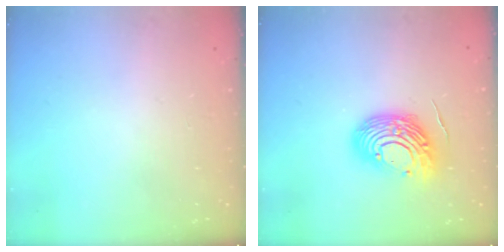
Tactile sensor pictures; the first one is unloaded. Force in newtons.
{"total": 13.6, "press": 13.4, "slide": 2.2}